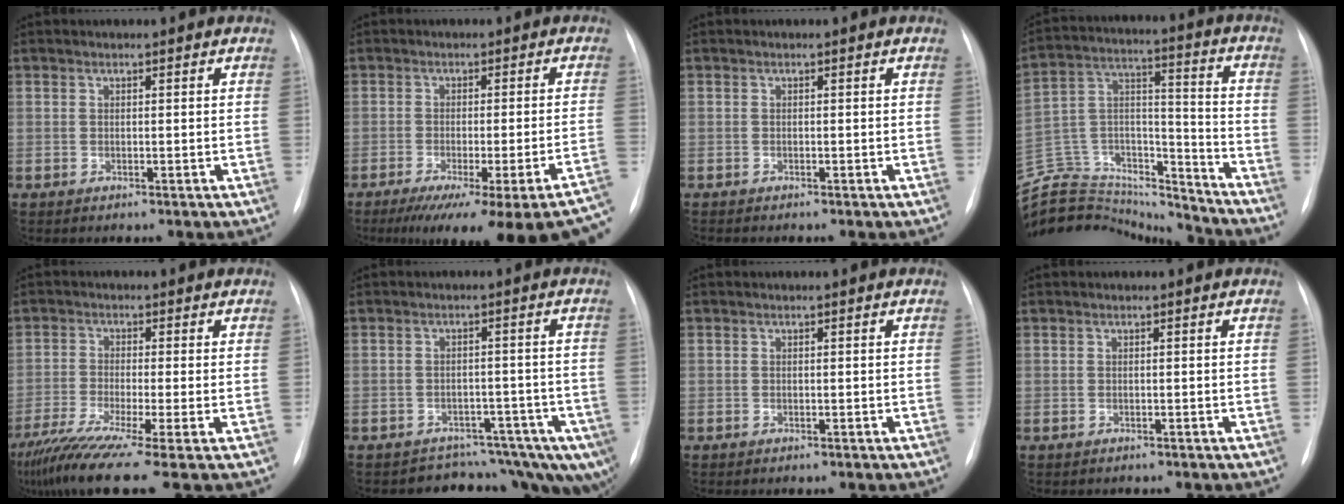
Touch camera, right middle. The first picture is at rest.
{"total": 22.2, "force": [-17.9, 0.6, 13.2], "torque": [-0.103, -0.035, -0.227]}
{"total": 0.9, "force": [-0.8, 0.2, 0.4], "torque": [-0.006, -0.002, -0.012]}
{"total": 25.7, "force": [-23.7, 7.5, 6.5], "torque": [-0.188, 0.039, -0.375]}
{"total": 11.3, "force": [-8.0, -1.0, 7.9], "torque": [-0.139, -0.037, -0.136]}
{"total": 9.7, "force": [-7.6, 5.4, 2.7], "torque": [-0.012, 0.038, -0.086]}
{"total": 0.0}
{"total": 0.6, "force": [-0.5, 0.3, 0.0], "torque": [-0.008, 0.000, -0.009]}